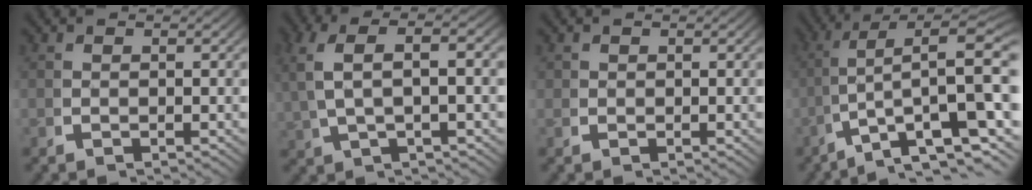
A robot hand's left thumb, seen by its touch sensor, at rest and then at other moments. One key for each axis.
{"total": 5.8, "fx": 1.7, "fy": 2.1, "fz": 5.1, "tx": -0.105, "ty": 0.018, "tz": 0.031}
{"total": 0.8, "fx": 0.3, "fy": 0.7, "fz": 0.2, "tx": -0.004, "ty": -0.002, "tz": 0.008}
{"total": 11.7, "fx": -1.8, "fy": 5.6, "fz": 10.1, "tx": -0.168, "ty": -0.041, "tz": -0.004}